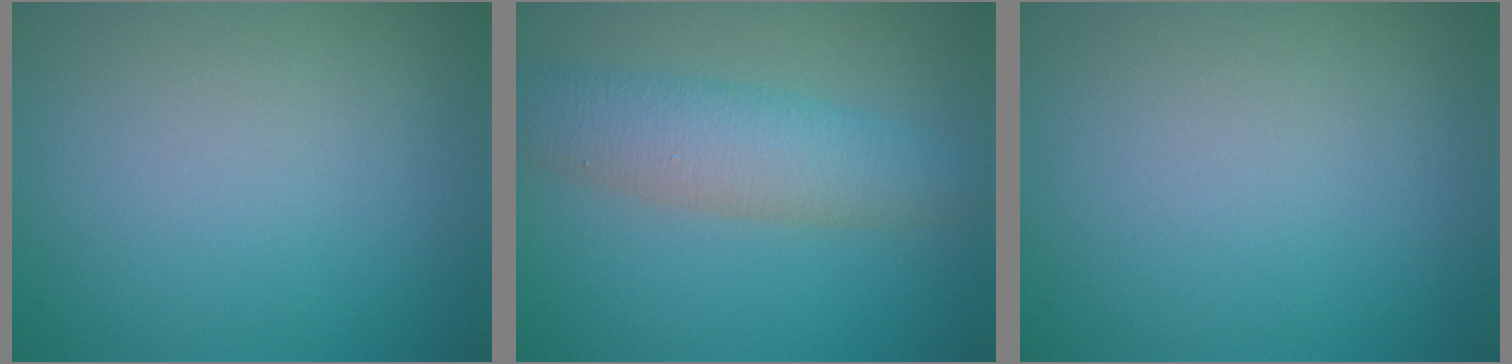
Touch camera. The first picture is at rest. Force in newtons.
{"total": 4.8, "press": 4.8, "slide": 0.1}
{"total": 0.0}